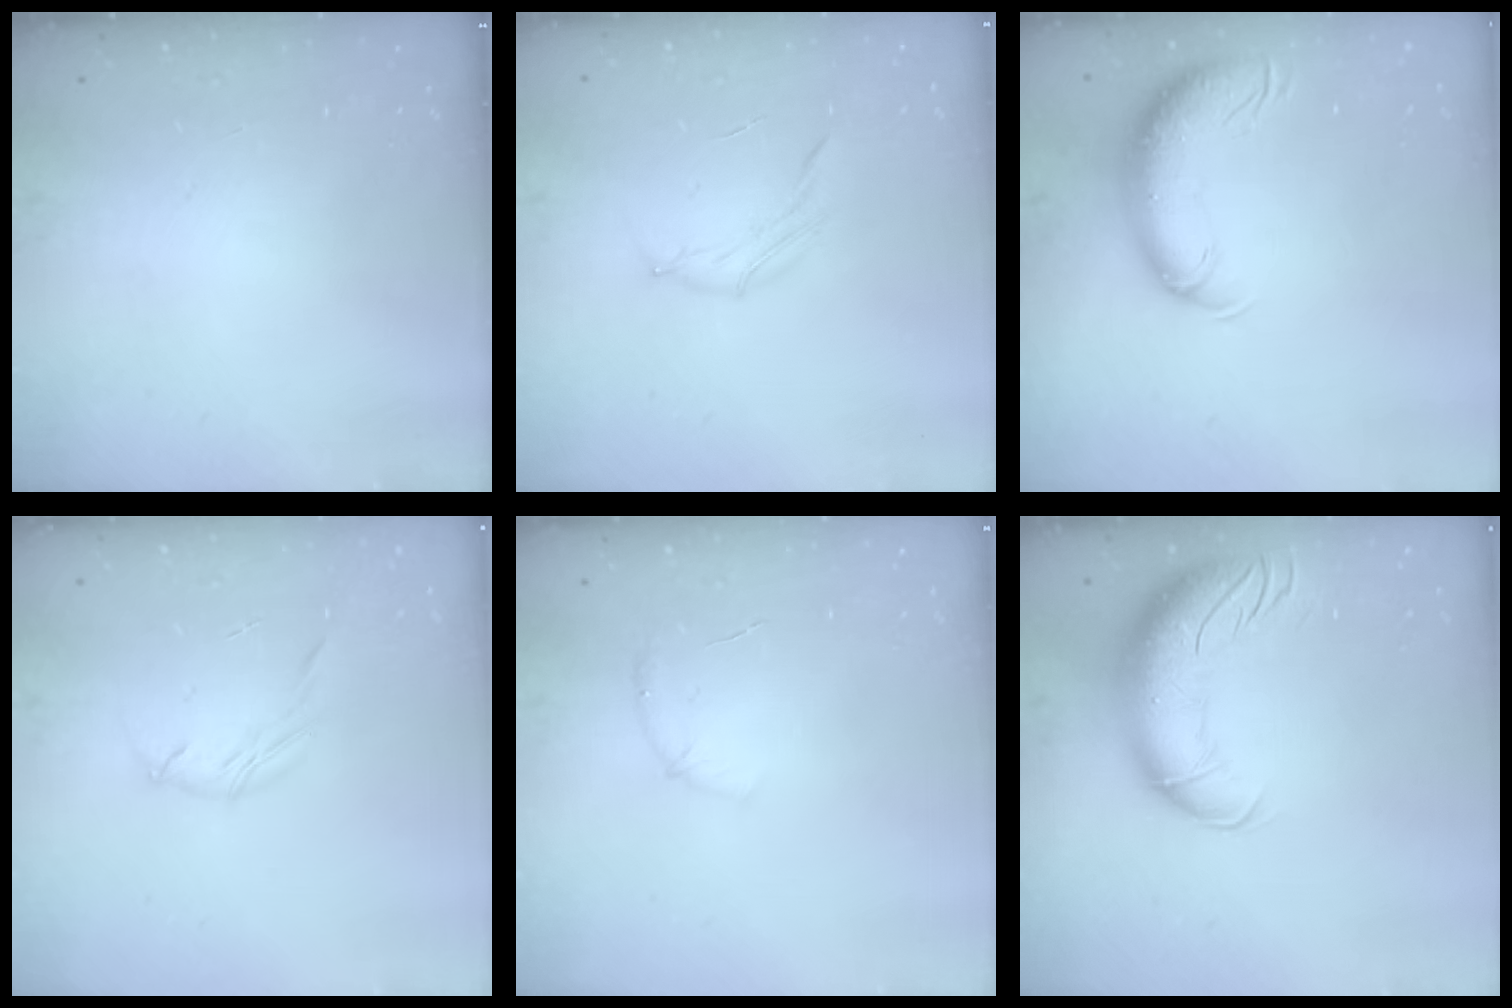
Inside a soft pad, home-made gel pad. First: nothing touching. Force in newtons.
{"total": 4.2, "press": 4.0, "slide": 1.2}
{"total": 11.9, "press": 11.6, "slide": 2.7}
{"total": 4.4, "press": 4.3, "slide": 0.8}
{"total": 6.8, "press": 6.6, "slide": 1.8}
{"total": 16.7, "press": 16.2, "slide": 4.0}